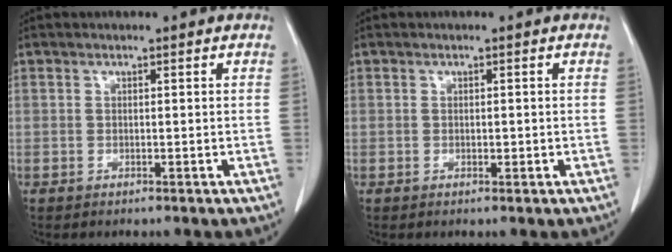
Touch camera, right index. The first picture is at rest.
{"total": 0.6, "force": [0.0, 0.5, 0.4], "torque": [-0.006, 0.001, 0.001]}